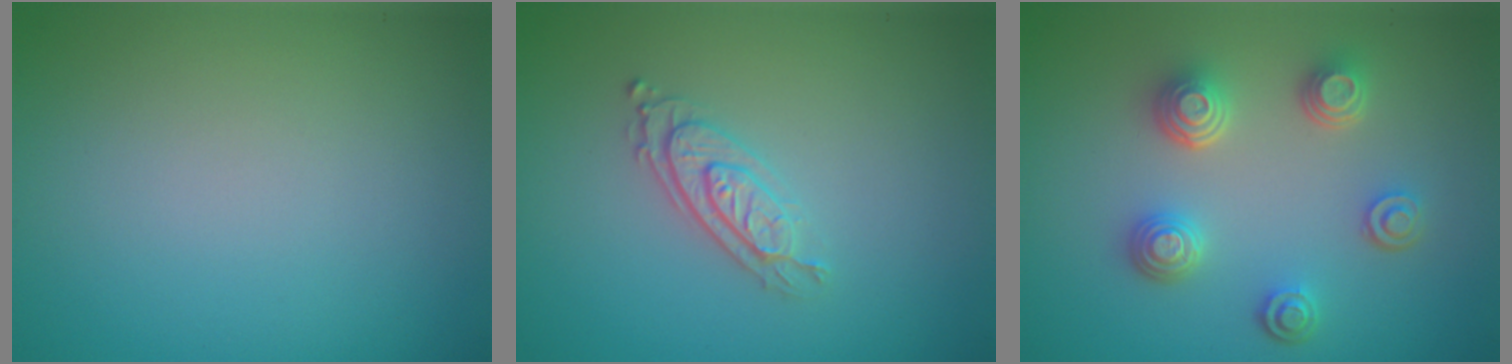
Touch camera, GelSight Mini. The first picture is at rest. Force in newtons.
{"total": 2.8, "press": 2.2, "slide": 1.7}
{"total": 4.1, "press": 3.4, "slide": 2.3}